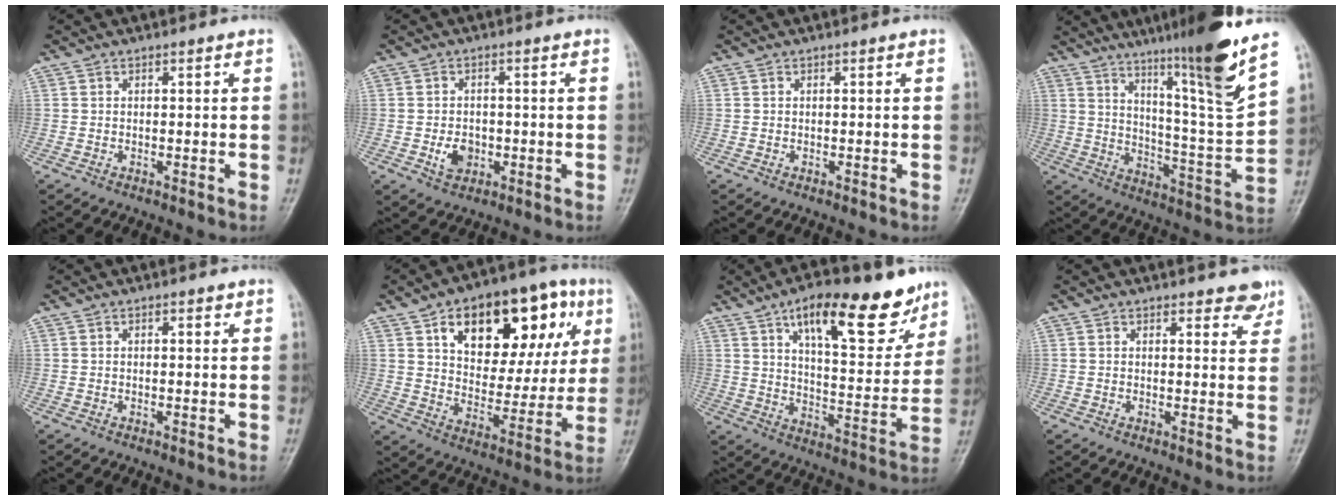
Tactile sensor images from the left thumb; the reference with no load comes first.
{"total": 4.3, "force": [-1.1, 3.3, 2.5], "torque": [-0.031, 0.003, -0.015]}
{"total": 0.0}
{"total": 18.6, "force": [12.3, 0.1, 14.0], "torque": [-0.194, -0.071, 0.198]}
{"total": 1.2, "force": [0.6, 0.5, 0.9], "torque": [-0.009, 0.001, 0.007]}
{"total": 23.6, "force": [9.8, 12.8, 17.3], "torque": [-0.200, -0.001, 0.150]}
{"total": 20.1, "force": [12.2, 7.6, 14.1], "torque": [-0.165, -0.053, 0.191]}
{"total": 3.8, "force": [3.0, 1.6, 1.8], "torque": [0.004, -0.018, 0.034]}